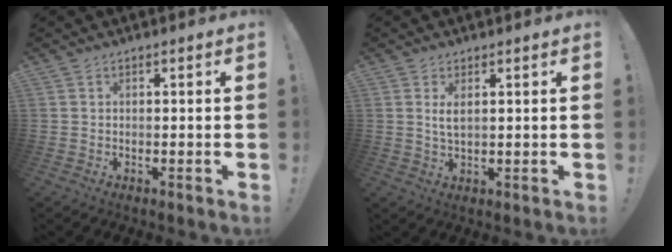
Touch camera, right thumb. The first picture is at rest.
{"total": 3.0, "force": [1.0, 0.9, 2.7], "torque": [-0.048, -0.005, 0.016]}